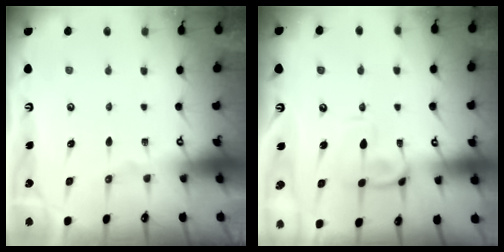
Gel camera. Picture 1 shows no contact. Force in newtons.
{"total": 3.3, "press": 3.2, "slide": 0.9}